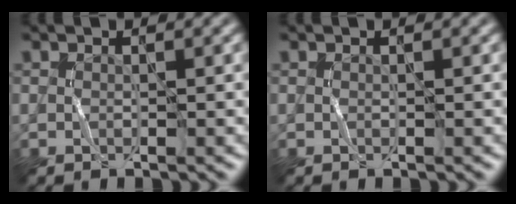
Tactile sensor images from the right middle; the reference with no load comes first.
{"total": 0.0}